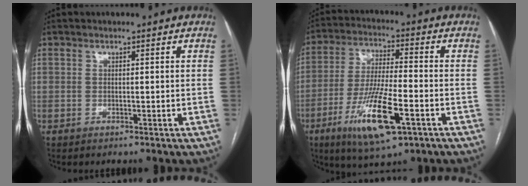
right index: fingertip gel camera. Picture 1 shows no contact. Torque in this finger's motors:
{"motor_torque": [1.70, -0.42, 0.55, 0.21]}